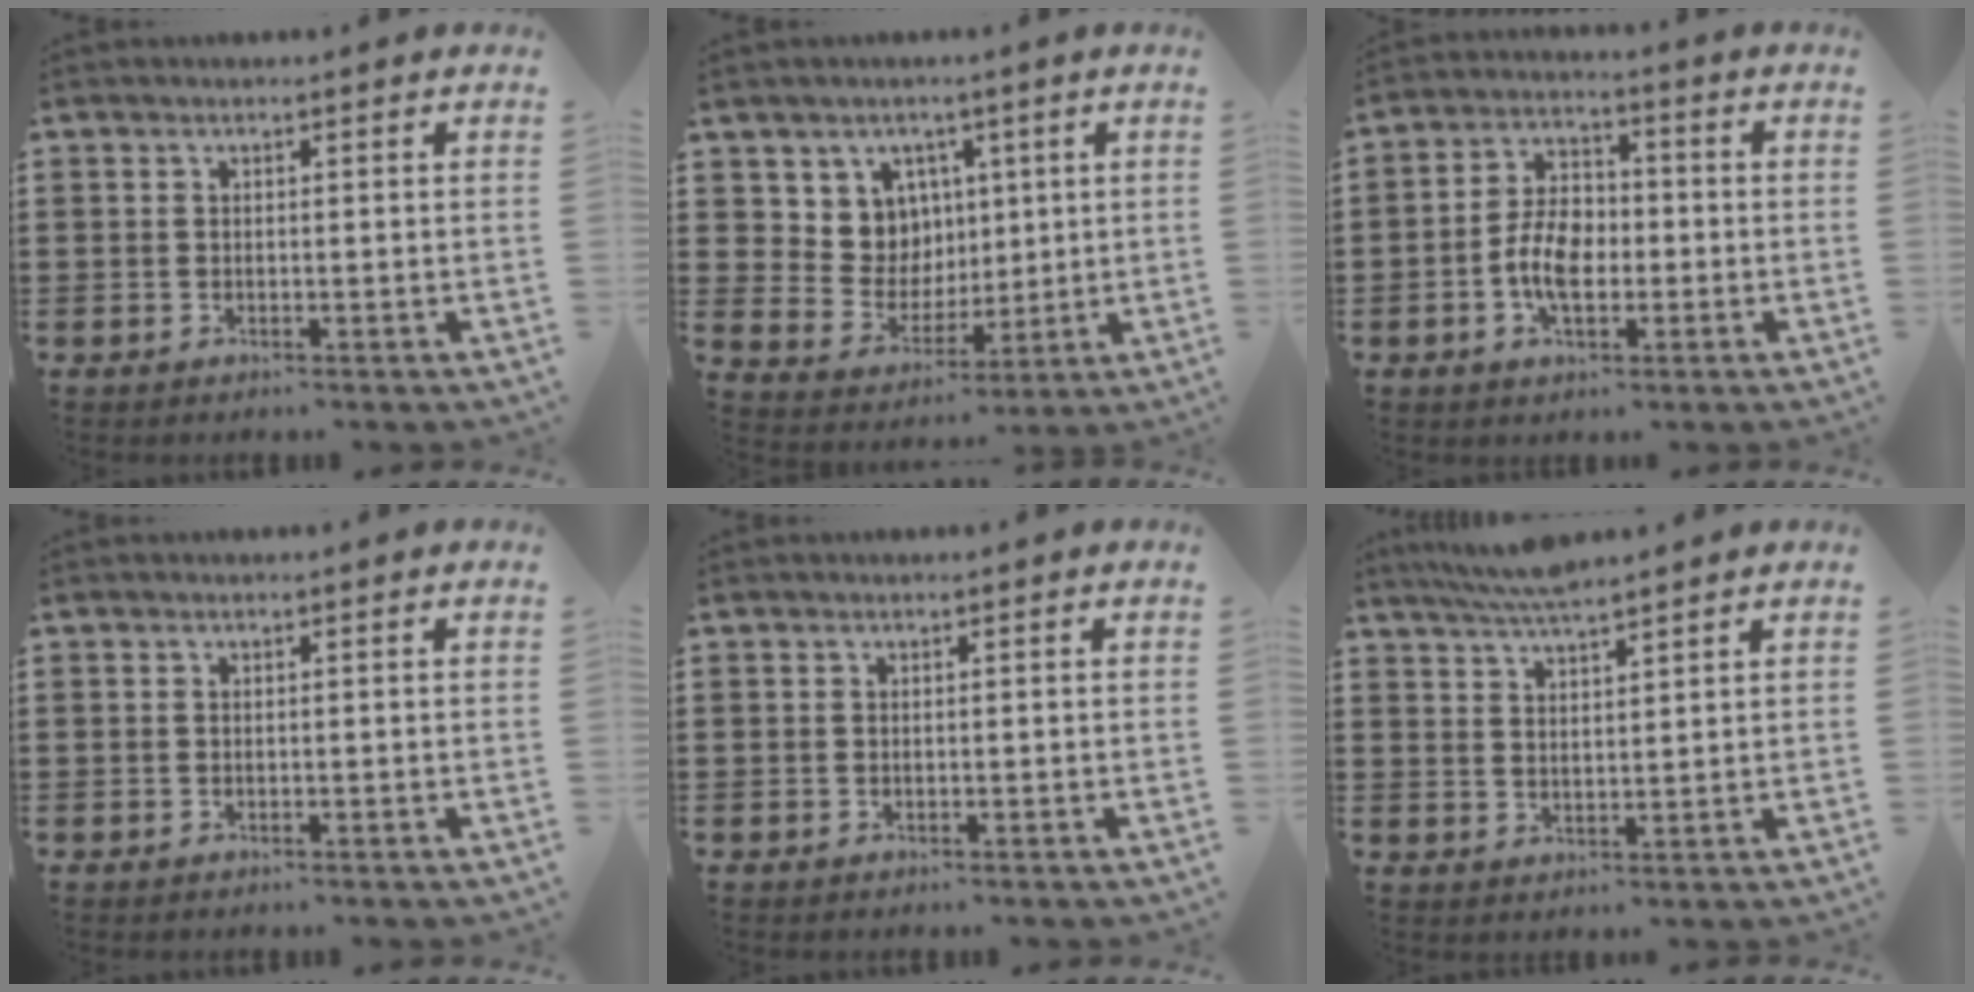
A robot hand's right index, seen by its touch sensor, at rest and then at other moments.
{"total": 7.9, "force": [3.0, 7.2, 1.4], "torque": [-0.061, -0.011, 0.061]}
{"total": 7.3, "force": [-1.6, 4.4, 5.5], "torque": [-0.120, 0.008, -0.033]}
{"total": 0.0}
{"total": 0.0}
{"total": 4.4, "force": [4.0, 0.2, 2.0], "torque": [-0.049, -0.004, 0.072]}